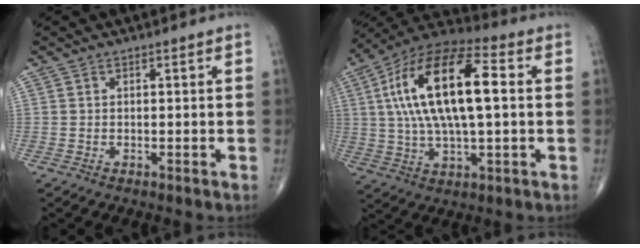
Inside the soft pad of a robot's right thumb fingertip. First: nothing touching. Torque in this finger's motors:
{"motor_torque": [-0.59, 3.00, 2.25, 0.52, 0.77]}